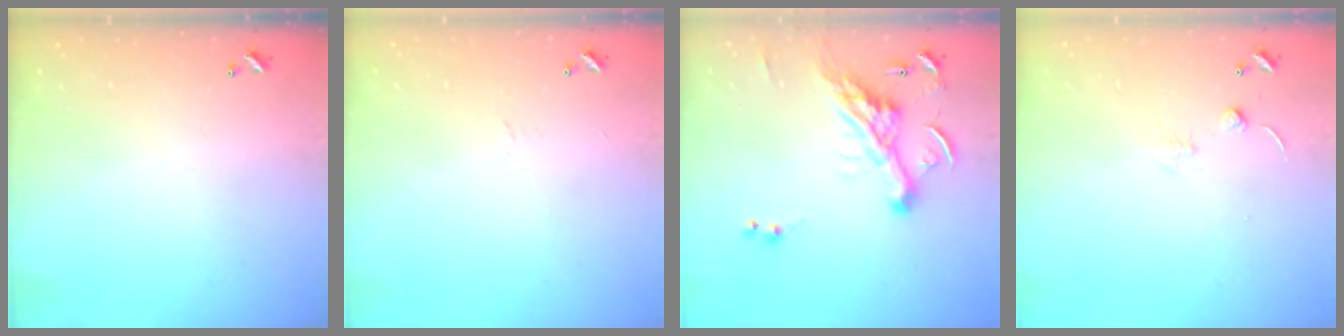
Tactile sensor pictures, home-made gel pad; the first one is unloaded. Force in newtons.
{"total": 0.0}
{"total": 8.5, "press": 8.4, "slide": 1.3}
{"total": 0.9, "press": 0.9, "slide": 0.3}